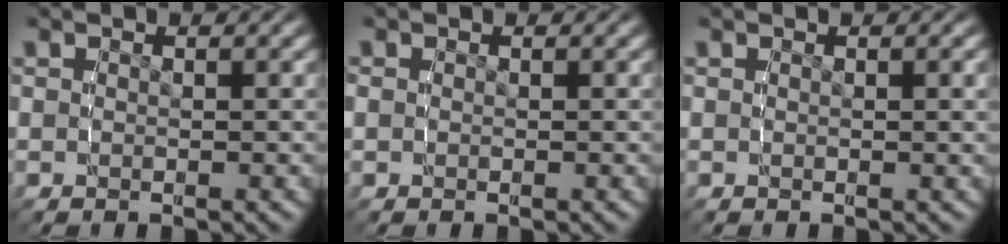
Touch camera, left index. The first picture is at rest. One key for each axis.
{"total": 0.6, "fx": 0.1, "fy": 0.5, "fz": 0.3, "tx": -0.008, "ty": -0.002, "tz": 0.003}
{"total": 0.7, "fx": 0.3, "fy": -0.2, "fz": 0.6, "tx": -0.008, "ty": 0.001, "tz": 0.006}